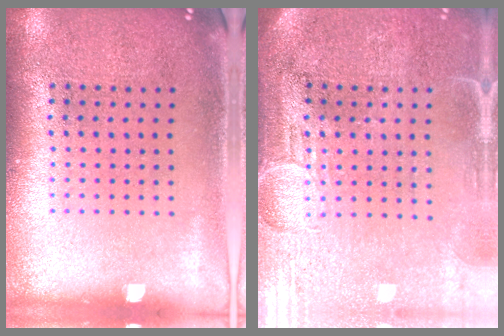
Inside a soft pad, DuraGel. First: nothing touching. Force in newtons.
{"total": 3.9, "press": 3.4, "slide": 1.8}